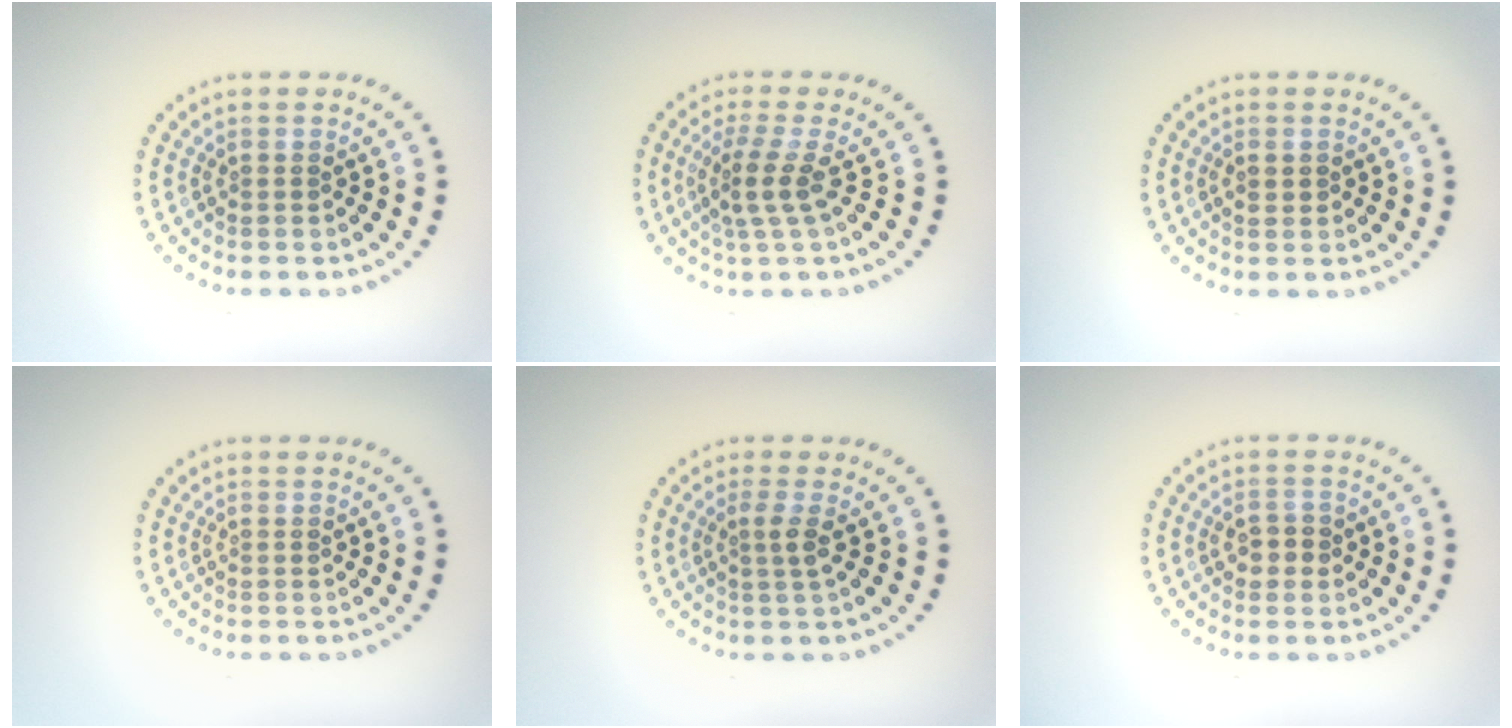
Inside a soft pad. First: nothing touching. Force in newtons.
{"total": 2.9, "press": 2.1, "slide": 2.0}
{"total": 0.7, "press": 0.6, "slide": 0.2}
{"total": 0.0}
{"total": 1.5, "press": 1.0, "slide": 1.1}
{"total": 1.7, "press": 1.7, "slide": 0.1}